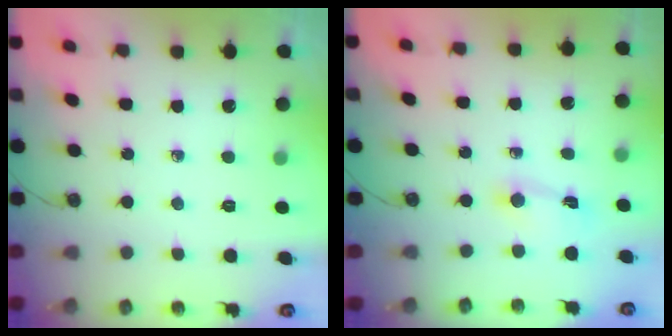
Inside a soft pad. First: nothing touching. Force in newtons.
{"total": 2.0, "press": 2.0, "slide": 0.4}